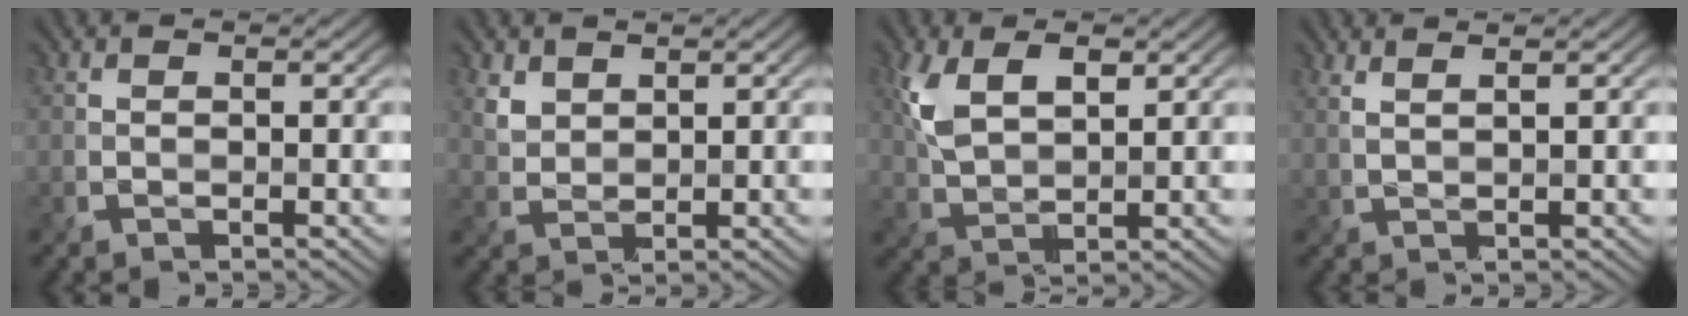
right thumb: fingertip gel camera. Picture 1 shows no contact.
{"total": 2.8, "force": [2.0, 1.6, 1.0], "torque": [-0.034, -0.002, 0.051]}
{"total": 6.8, "force": [2.8, 3.4, 5.1], "torque": [-0.122, 0.001, 0.057]}
{"total": 3.1, "force": [2.3, 0.9, 1.9], "torque": [-0.018, 0.004, 0.026]}